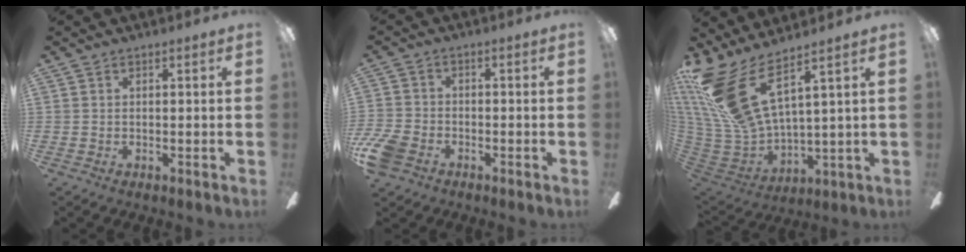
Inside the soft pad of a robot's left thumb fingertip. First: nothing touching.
{"total": 7.1, "force": [-3.8, 4.8, 3.5], "torque": [-0.089, 0.018, -0.075]}
{"total": 19.9, "force": [10.8, 7.5, 14.9], "torque": [-0.344, -0.060, 0.190]}